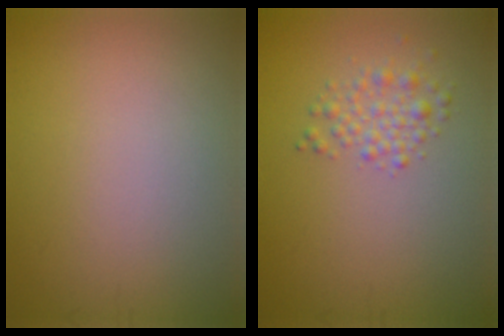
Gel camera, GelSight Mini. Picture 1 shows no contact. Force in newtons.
{"total": 2.2, "press": 2.2, "slide": 0.1}